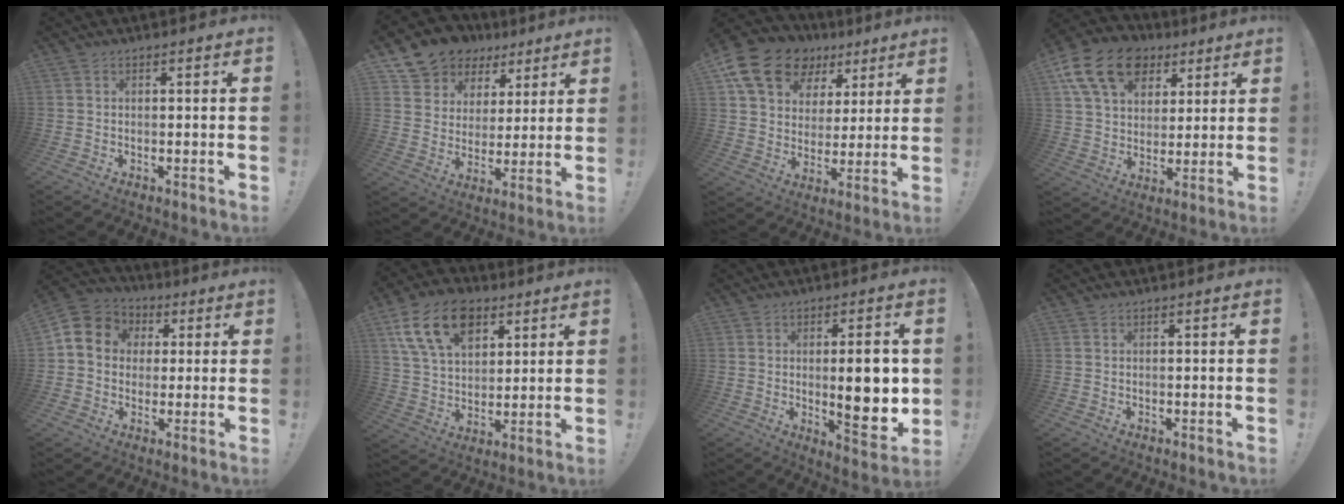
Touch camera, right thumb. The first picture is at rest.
{"total": 10.8, "force": [7.2, 7.9, 1.7], "torque": [-0.040, -0.056, 0.147]}
{"total": 18.3, "force": [10.3, 12.7, 8.2], "torque": [-0.132, -0.051, 0.202]}
{"total": 19.1, "force": [9.0, 13.5, 10.1], "torque": [-0.164, -0.036, 0.171]}
{"total": 9.3, "force": [1.5, 8.5, 3.7], "torque": [-0.057, 0.002, 0.034]}
{"total": 17.9, "force": [8.8, 11.8, 10.3], "torque": [-0.173, -0.029, 0.167]}
{"total": 13.4, "force": [0.4, 3.9, 12.8], "torque": [-0.165, -0.011, 0.006]}
{"total": 0.0}